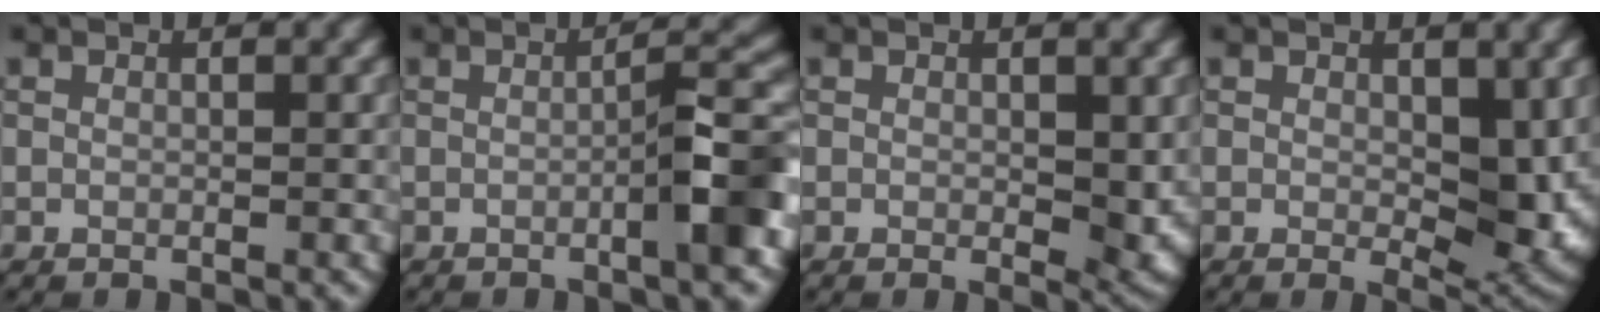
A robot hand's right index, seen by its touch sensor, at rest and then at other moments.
{"total": 4.9, "force": [-1.5, 0.4, 4.6], "torque": [-0.063, 0.017, -0.029]}
{"total": 3.2, "force": [0.2, 1.4, 2.8], "torque": [-0.034, -0.008, 0.007]}
{"total": 5.5, "force": [0.5, 2.8, 4.7], "torque": [-0.067, -0.016, 0.015]}